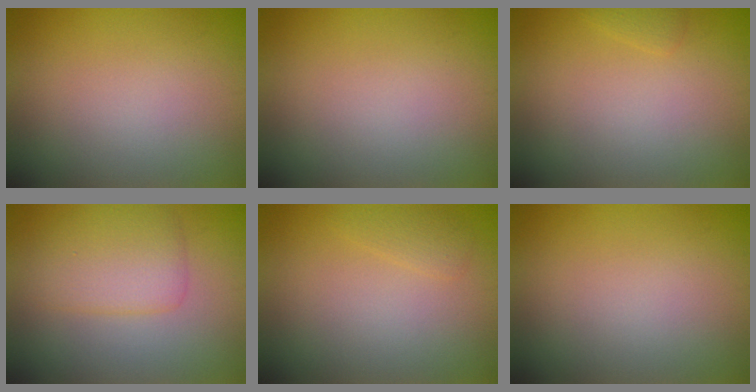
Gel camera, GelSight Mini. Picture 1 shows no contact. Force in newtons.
{"total": 0.0}
{"total": 0.7, "press": 0.7, "slide": 0.1}
{"total": 3.6, "press": 3.6, "slide": 0.2}
{"total": 1.0, "press": 1.0, "slide": 0.1}
{"total": 0.0}